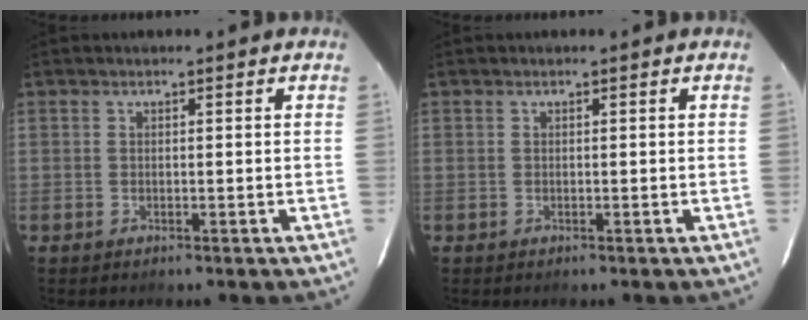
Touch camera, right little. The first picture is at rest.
{"total": 0.0}